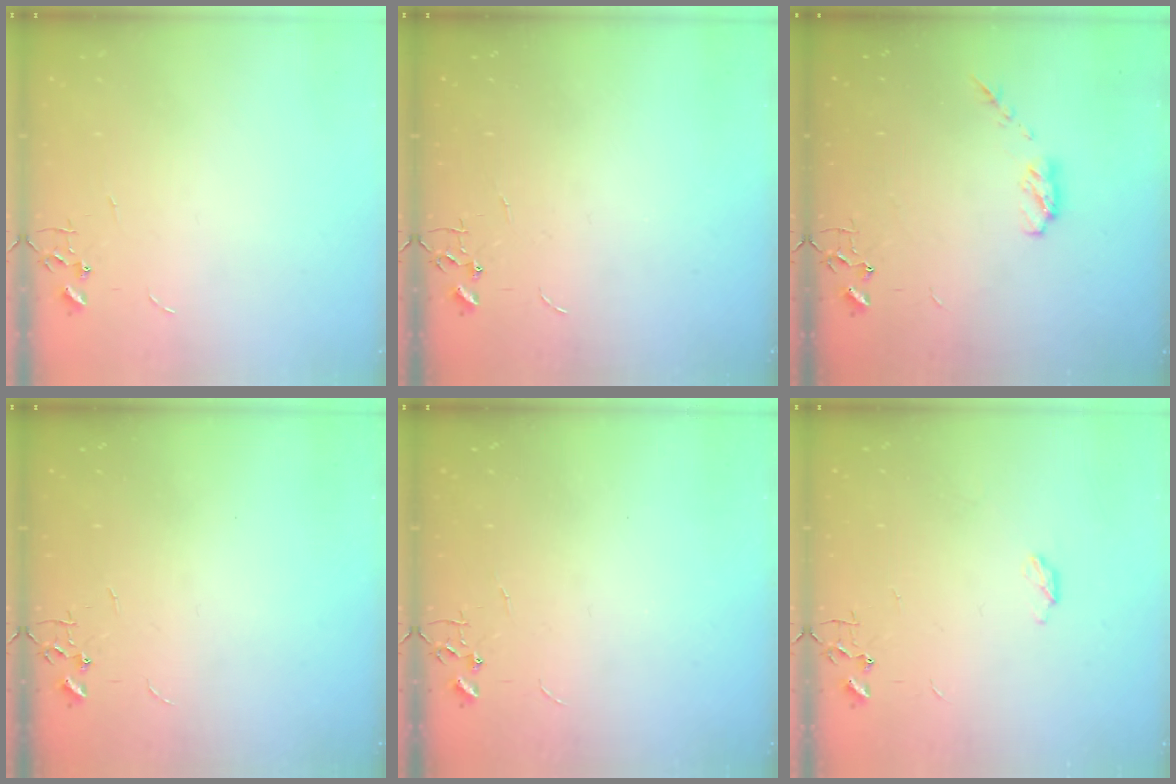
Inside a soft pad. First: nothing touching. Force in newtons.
{"total": 0.0}
{"total": 6.0, "press": 6.0, "slide": 0.6}
{"total": 0.0}
{"total": 0.0}
{"total": 2.8, "press": 2.8, "slide": 0.5}